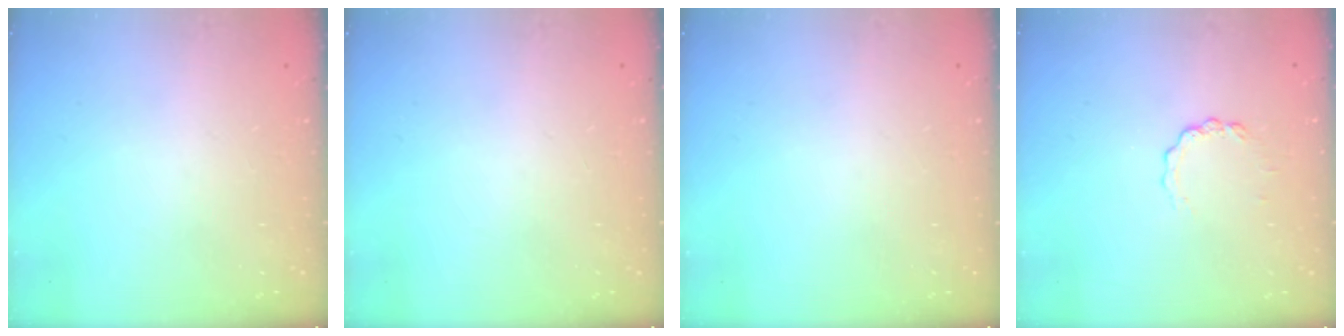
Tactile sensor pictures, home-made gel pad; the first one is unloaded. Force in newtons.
{"total": 0.0}
{"total": 0.0}
{"total": 2.8, "press": 2.8, "slide": 0.3}